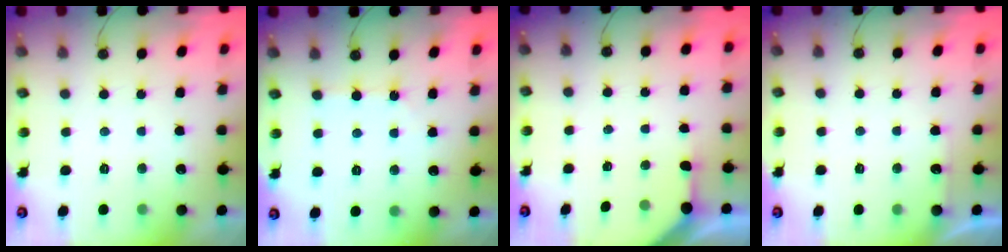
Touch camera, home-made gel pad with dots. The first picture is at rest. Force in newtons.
{"total": 1.5, "press": 1.5, "slide": 0.3}
{"total": 2.8, "press": 2.8, "slide": 0.3}
{"total": 2.6, "press": 2.6, "slide": 0.5}